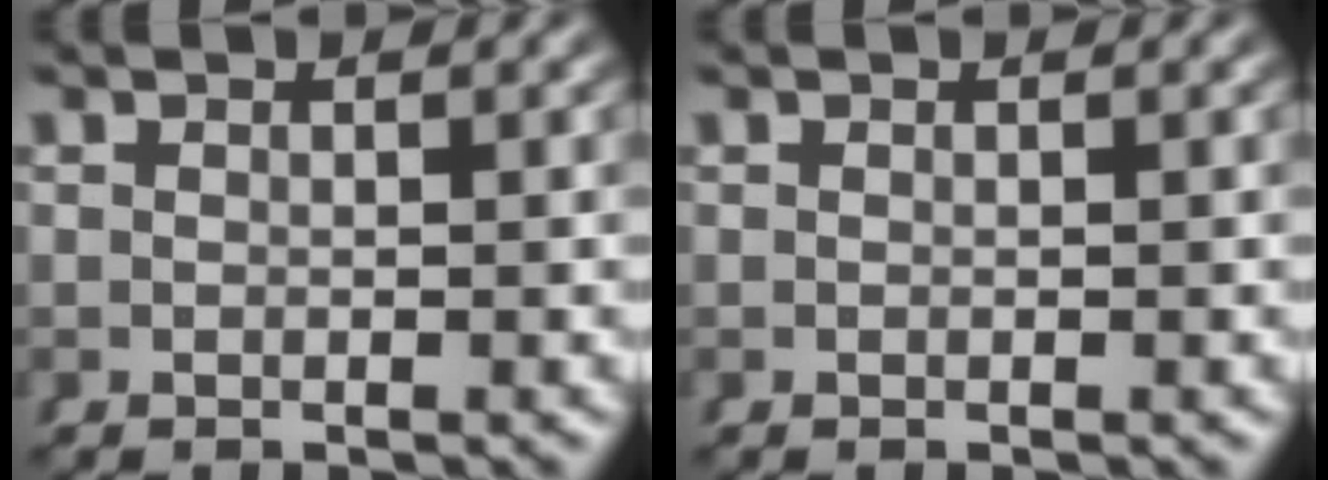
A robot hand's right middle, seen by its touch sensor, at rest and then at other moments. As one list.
[{"total": 0.0}]